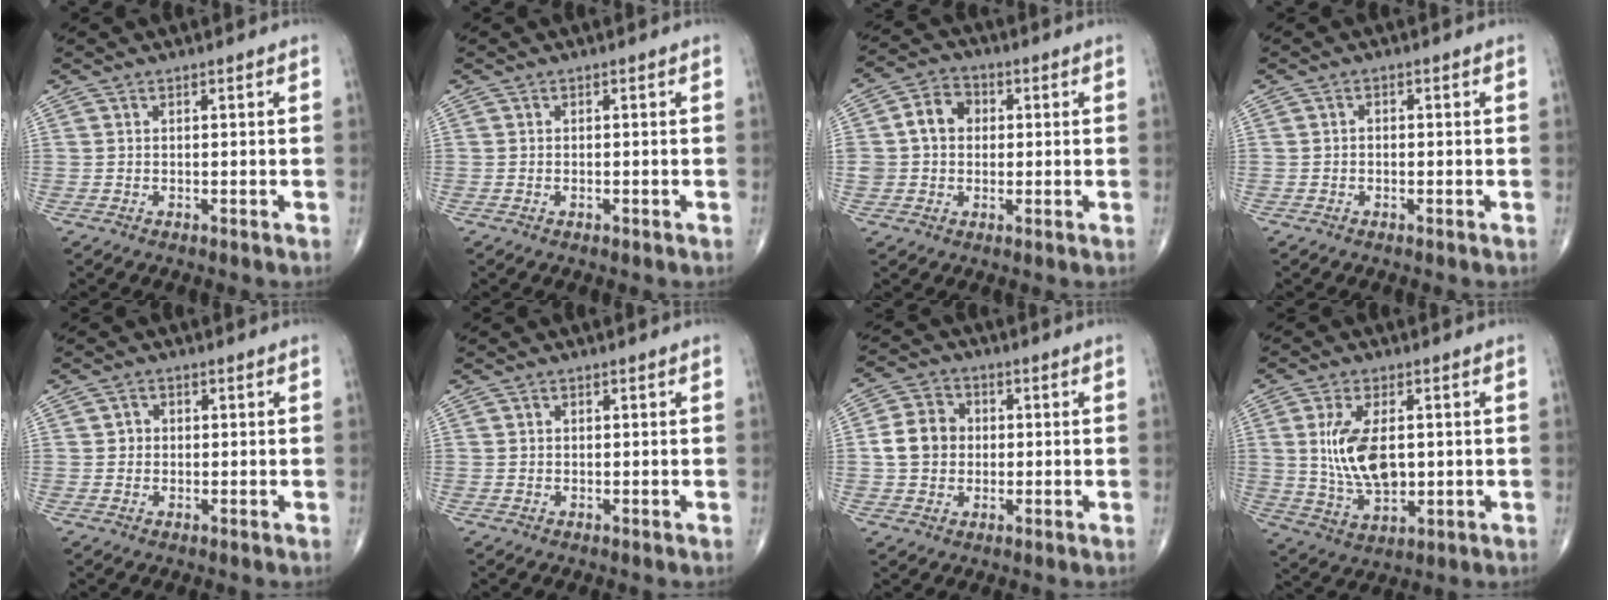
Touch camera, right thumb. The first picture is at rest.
{"total": 0.7, "force": [-0.3, 0.3, 0.5], "torque": [-0.012, 0.003, -0.004]}
{"total": 7.6, "force": [0.8, 6.3, 4.2], "torque": [-0.058, 0.018, 0.007]}
{"total": 0.9, "force": [-0.3, 0.7, 0.5], "torque": [0.000, 0.004, -0.009]}
{"total": 2.1, "force": [0.2, 2.0, 0.8], "torque": [0.001, 0.004, -0.001]}
{"total": 0.6, "force": [0.2, 0.6, 0.2], "torque": [0.001, 0.001, 0.002]}
{"total": 8.1, "force": [0.1, 6.9, 4.2], "torque": [-0.059, 0.016, -0.007]}
{"total": 11.6, "force": [1.2, 6.3, 9.7], "torque": [-0.176, -0.011, 0.032]}